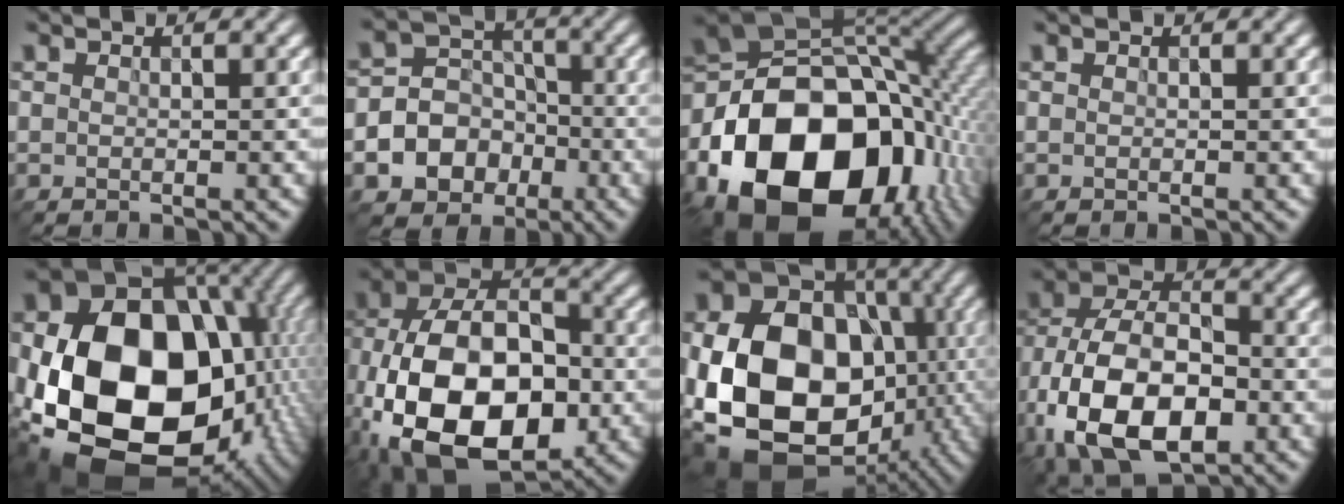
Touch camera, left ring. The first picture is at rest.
{"total": 8.6, "force": [-3.6, 7.4, 2.7], "torque": [-0.041, -0.006, -0.081]}
{"total": 20.3, "force": [-7.4, 13.8, 12.9], "torque": [-0.248, -0.031, -0.110]}
{"total": 0.0}
{"total": 22.2, "force": [-2.8, 16.5, 14.6], "torque": [-0.302, -0.038, -0.021]}
{"total": 17.5, "force": [-5.5, 10.9, 12.6], "torque": [-0.231, -0.010, -0.103]}
{"total": 18.8, "force": [-3.6, 14.4, 11.5], "torque": [-0.236, -0.023, -0.057]}
{"total": 15.1, "force": [-5.2, 8.9, 11.0], "torque": [-0.226, -0.021, -0.098]}